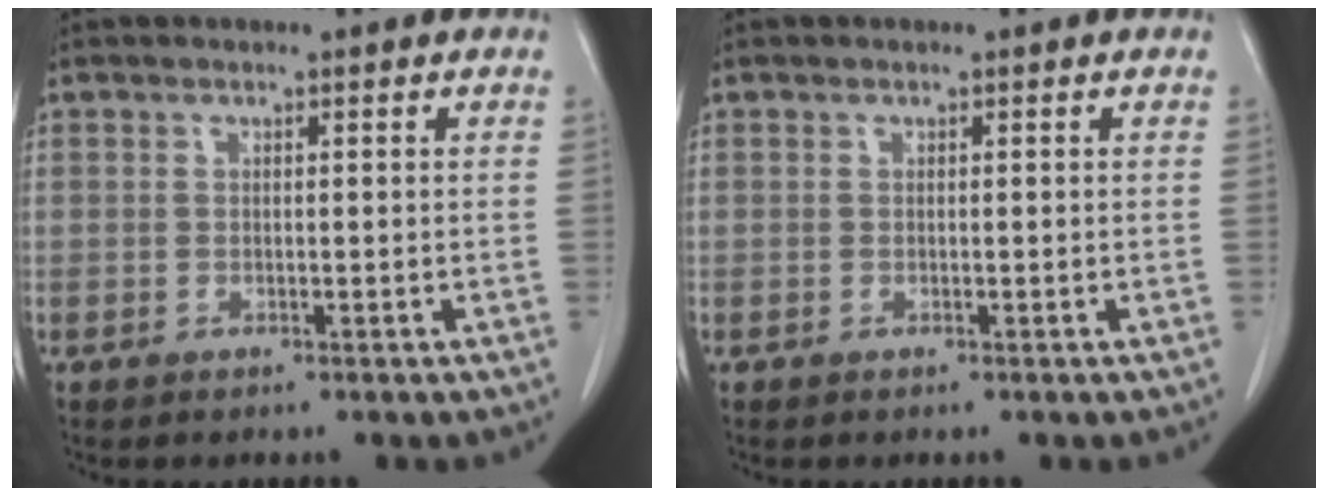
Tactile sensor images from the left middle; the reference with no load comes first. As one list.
[{"total": 0.0}]